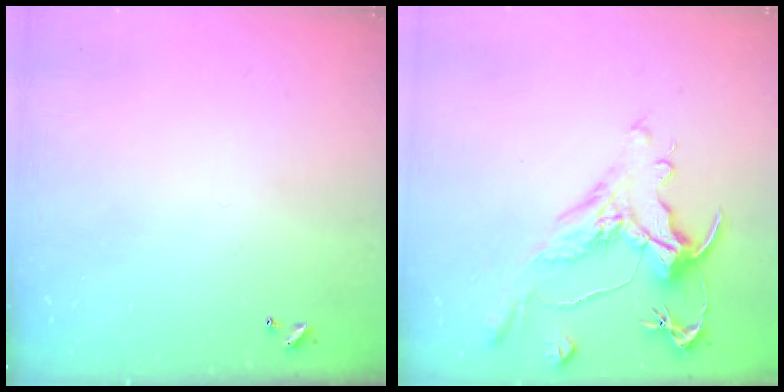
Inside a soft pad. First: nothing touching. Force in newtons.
{"total": 1.5, "press": 0.4, "slide": 1.5}